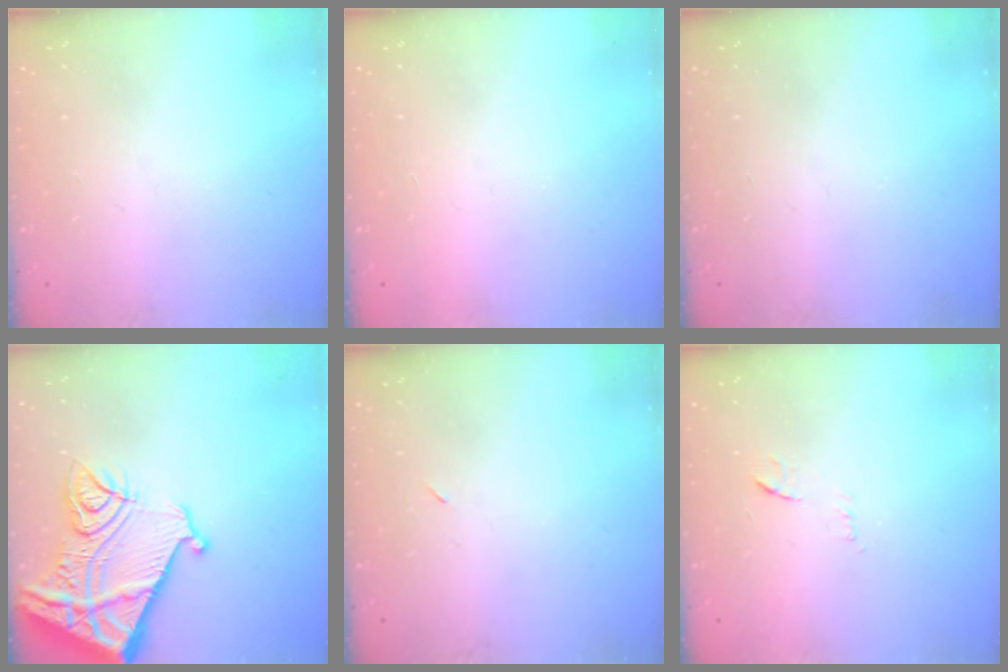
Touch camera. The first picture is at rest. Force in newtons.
{"total": 1.5, "press": 1.5, "slide": 0.1}
{"total": 0.0}
{"total": 18.7, "press": 18.6, "slide": 2.1}
{"total": 2.3, "press": 2.0, "slide": 1.2}
{"total": 8.1, "press": 8.0, "slide": 0.7}